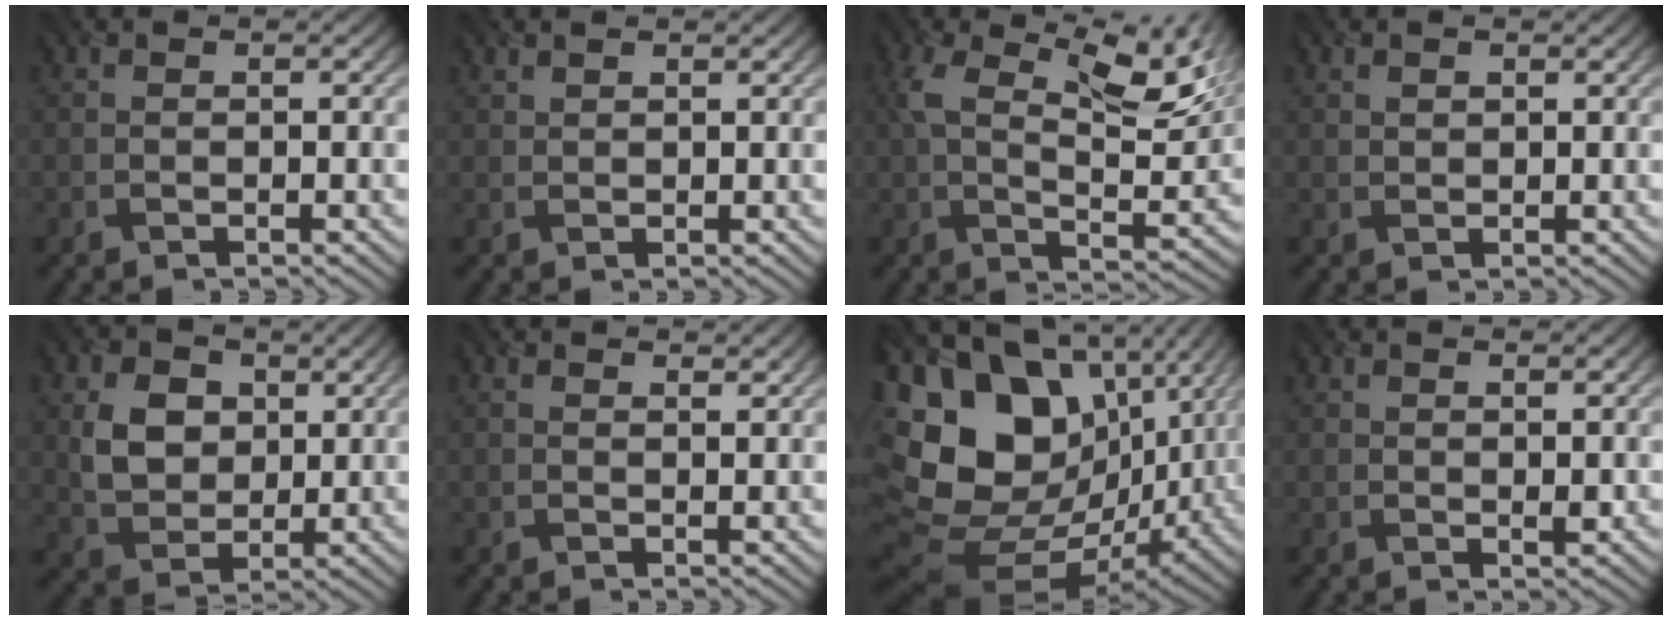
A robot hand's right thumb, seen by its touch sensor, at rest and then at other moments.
{"total": 1.2, "force": [1.1, 0.4, 0.3], "torque": [-0.012, 0.001, 0.026]}
{"total": 12.5, "force": [5.5, 5.2, 9.9], "torque": [-0.188, -0.004, 0.097]}
{"total": 1.1, "force": [0.8, 0.7, 0.4], "torque": [-0.011, -0.002, 0.017]}
{"total": 7.1, "force": [2.1, 5.4, 4.1], "torque": [-0.099, -0.004, 0.037]}
{"total": 1.8, "force": [1.4, 0.7, 0.9], "torque": [-0.022, -0.004, 0.024]}
{"total": 20.9, "force": [4.1, 15.3, 13.6], "torque": [-0.300, -0.003, 0.118]}
{"total": 1.2, "force": [0.6, 0.6, 0.9], "torque": [-0.016, -0.004, 0.014]}